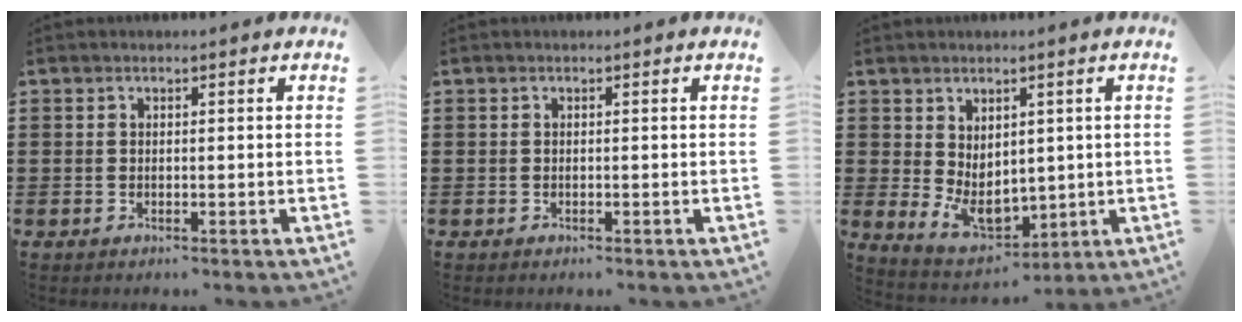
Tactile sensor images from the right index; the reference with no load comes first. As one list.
[{"total": 0.0}, {"total": 6.1, "force": [0.4, 4.3, 4.3], "torque": [-0.077, -0.004, 0.010]}]